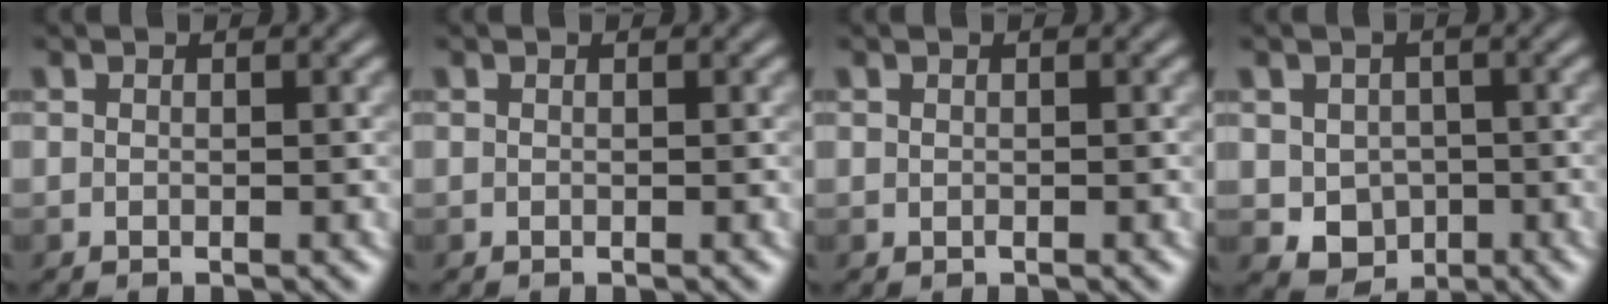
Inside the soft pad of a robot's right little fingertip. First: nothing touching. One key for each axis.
{"total": 0.0}
{"total": 0.0}
{"total": 3.5, "fx": -0.8, "fy": 3.0, "fz": 1.5, "tx": -0.027, "ty": -0.004, "tz": -0.005}